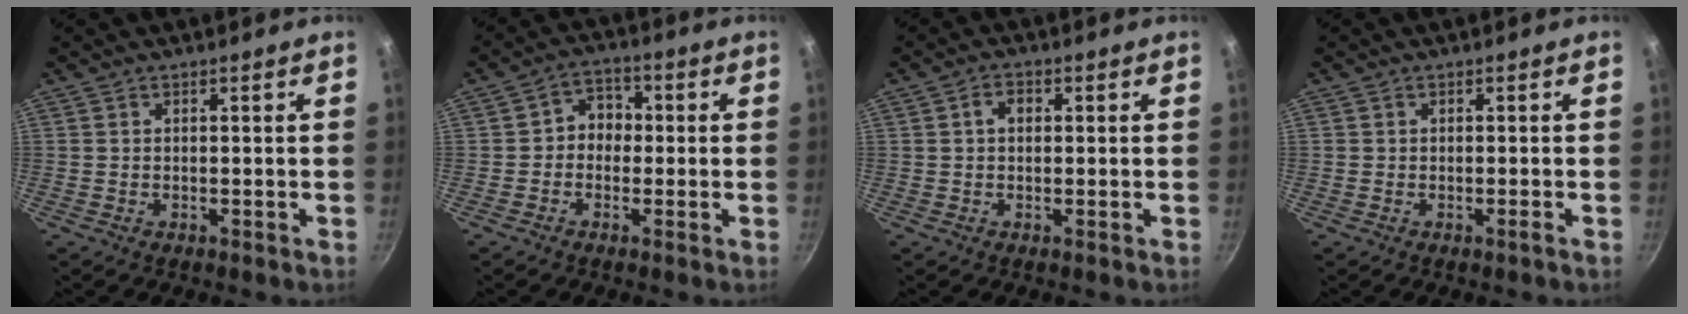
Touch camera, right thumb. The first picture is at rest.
{"total": 5.5, "force": [-0.3, 4.7, 2.8], "torque": [-0.006, 0.017, -0.017]}
{"total": 2.9, "force": [0.5, 2.2, 1.9], "torque": [-0.022, 0.008, 0.005]}
{"total": 0.6, "force": [-0.4, 0.0, 0.4], "torque": [-0.010, 0.003, -0.009]}